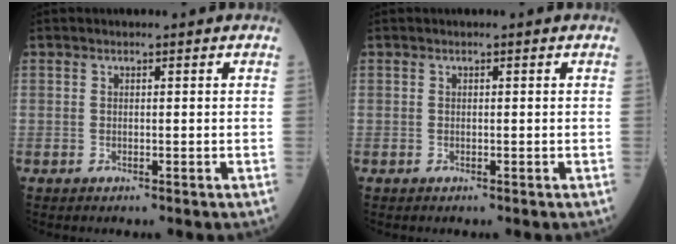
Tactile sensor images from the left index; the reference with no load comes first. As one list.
[{"total": 0.0}]